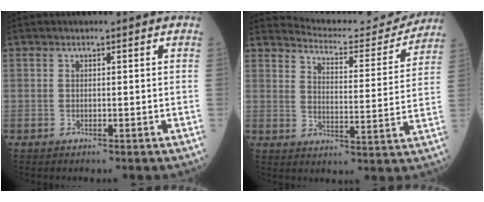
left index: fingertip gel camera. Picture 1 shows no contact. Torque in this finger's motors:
{"motor_torque": [0.91, -1.23, 0.03, 0.00]}